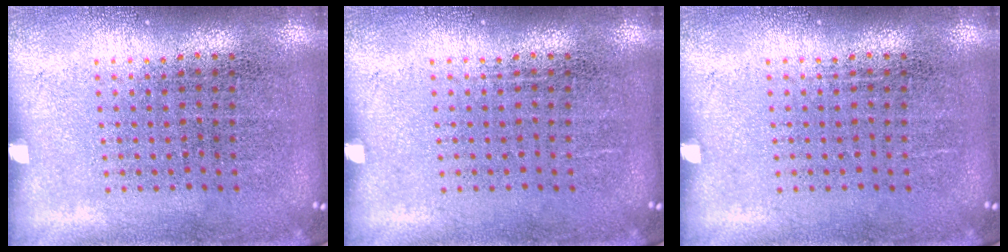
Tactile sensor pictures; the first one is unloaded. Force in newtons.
{"total": 0.0}
{"total": 0.0}